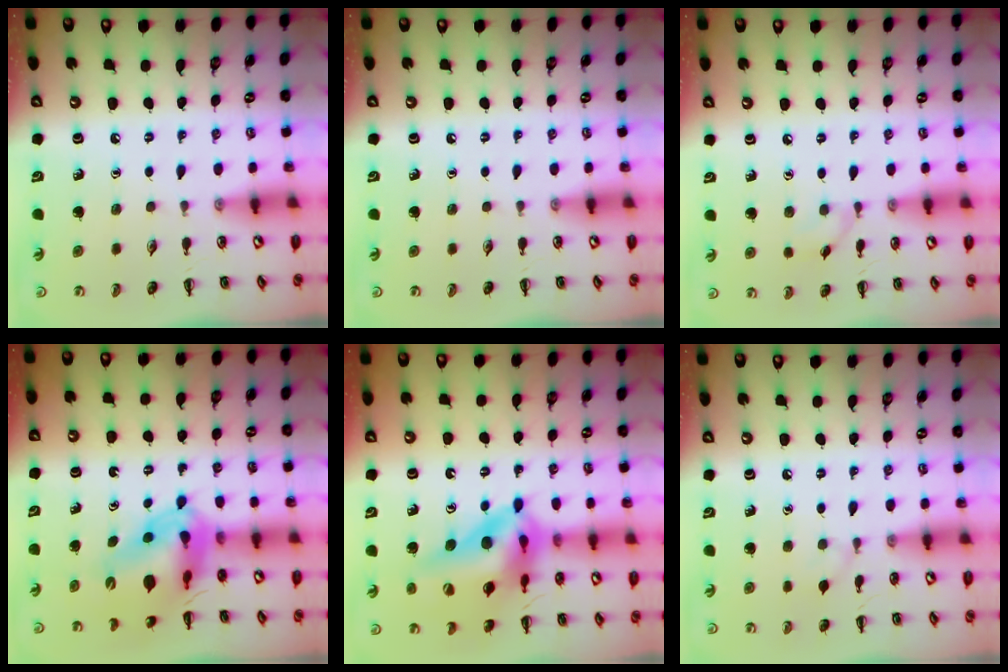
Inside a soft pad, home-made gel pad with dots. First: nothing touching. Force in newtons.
{"total": 0.0}
{"total": 3.6, "press": 3.3, "slide": 1.5}
{"total": 12.5, "press": 11.8, "slide": 3.9}
{"total": 17.0, "press": 16.1, "slide": 5.3}
{"total": 5.1, "press": 4.7, "slide": 2.0}